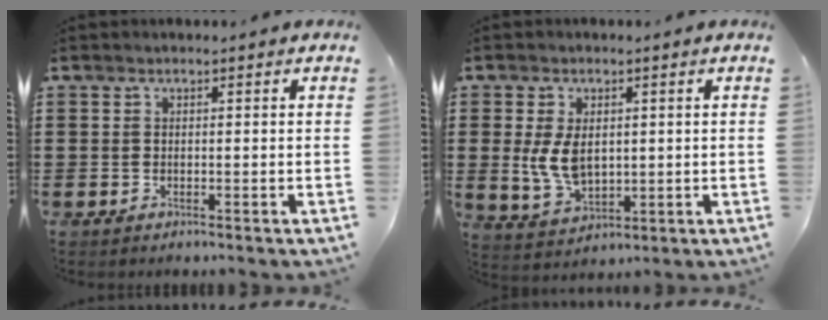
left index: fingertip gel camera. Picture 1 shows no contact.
{"total": 6.5, "force": [0.7, 4.1, 5.0], "torque": [-0.128, 0.000, 0.007]}